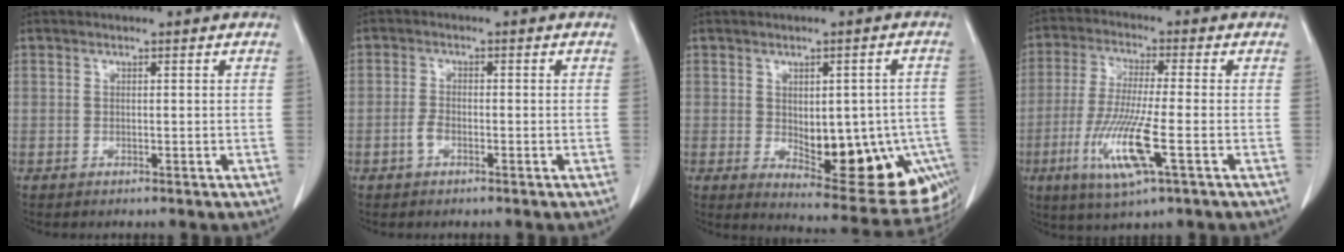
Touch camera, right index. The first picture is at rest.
{"total": 2.0, "force": [-1.1, 0.8, 1.4], "torque": [-0.030, 0.003, -0.022]}
{"total": 17.1, "force": [-4.4, 7.6, 14.7], "torque": [-0.129, 0.013, -0.028]}
{"total": 11.2, "force": [-3.8, 0.6, 10.5], "torque": [-0.213, -0.022, -0.072]}